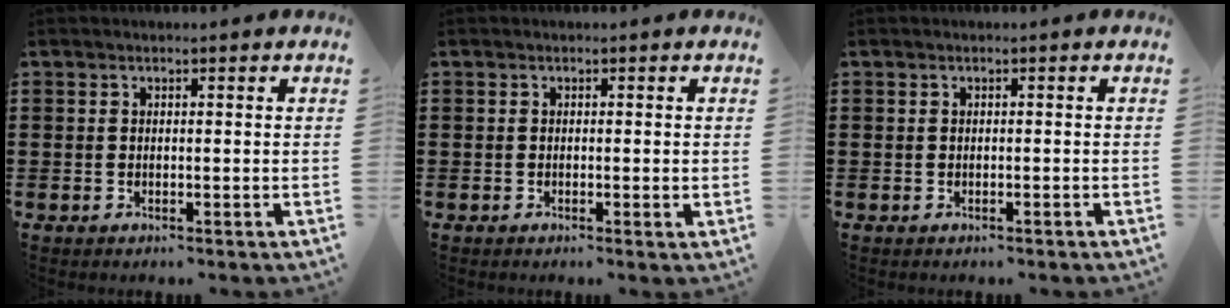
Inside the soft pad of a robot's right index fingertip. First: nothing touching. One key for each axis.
{"total": 0.6, "fx": 0.0, "fy": -0.1, "fz": 0.6, "tx": -0.011, "ty": -0.004, "tz": 0.000}
{"total": 0.0}